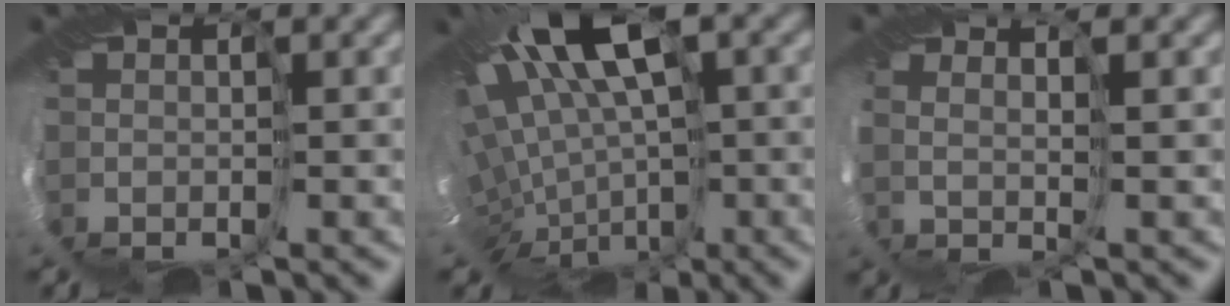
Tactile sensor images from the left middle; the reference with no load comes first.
{"total": 13.1, "force": [2.0, 6.3, 11.3], "torque": [-0.195, -0.019, 0.059]}
{"total": 1.7, "force": [1.6, 0.0, 0.8], "torque": [-0.004, 0.019, 0.013]}